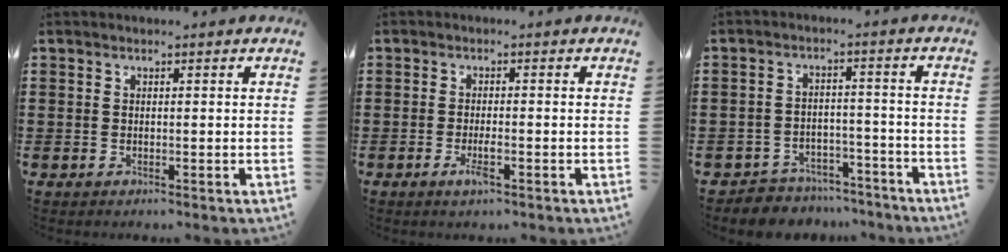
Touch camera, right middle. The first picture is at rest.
{"total": 2.6, "force": [-1.2, 0.3, 2.2], "torque": [-0.046, -0.004, -0.023]}
{"total": 4.7, "force": [-4.6, 1.2, -0.1], "torque": [-0.003, 0.010, -0.096]}